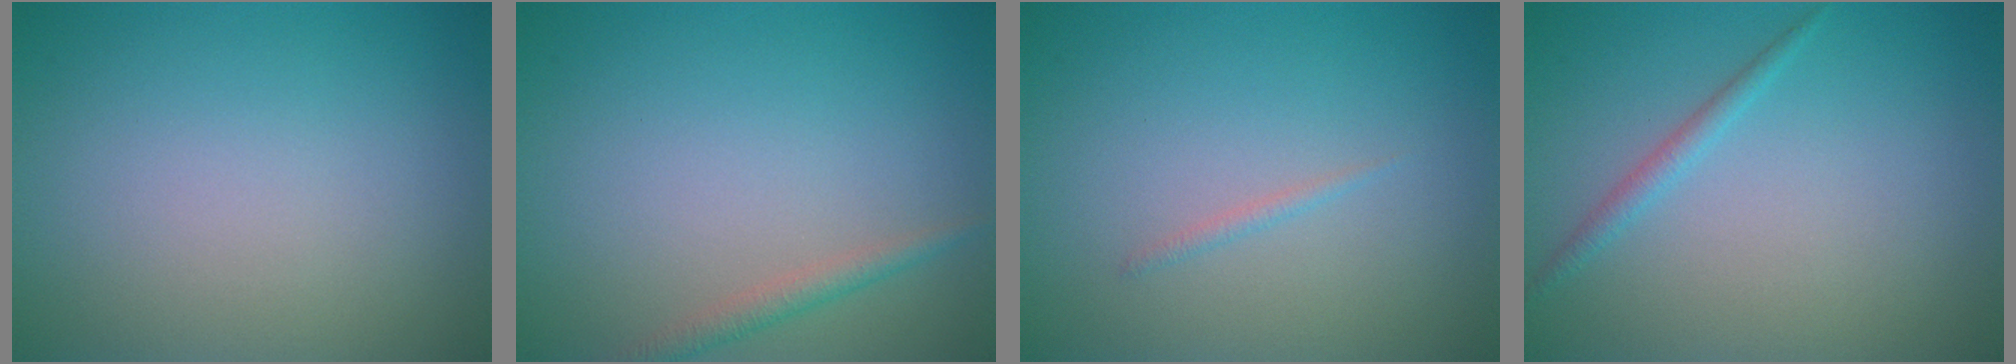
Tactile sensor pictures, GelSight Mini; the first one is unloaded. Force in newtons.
{"total": 1.5, "press": 1.5, "slide": 0.0}
{"total": 0.5, "press": 0.5, "slide": 0.1}
{"total": 1.3, "press": 1.3, "slide": 0.0}